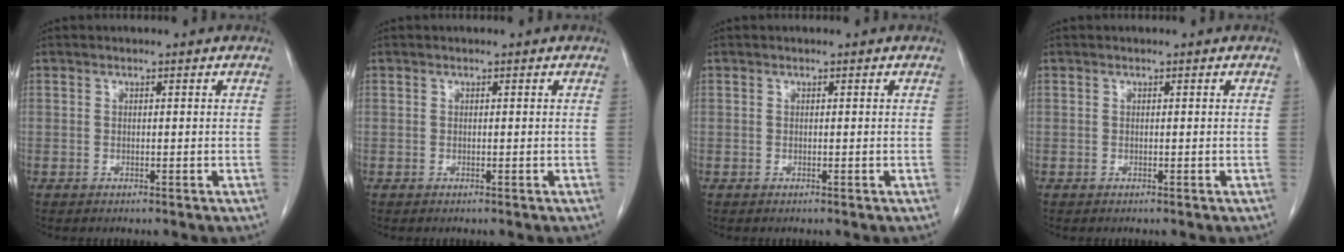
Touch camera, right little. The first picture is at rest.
{"total": 0.0}
{"total": 0.0}
{"total": 0.0}